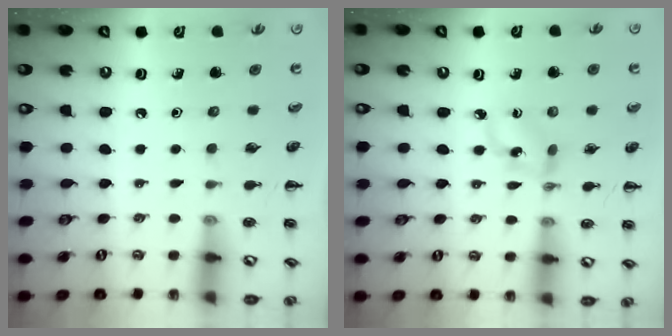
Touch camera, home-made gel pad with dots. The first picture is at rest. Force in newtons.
{"total": 2.8, "press": 2.7, "slide": 0.8}